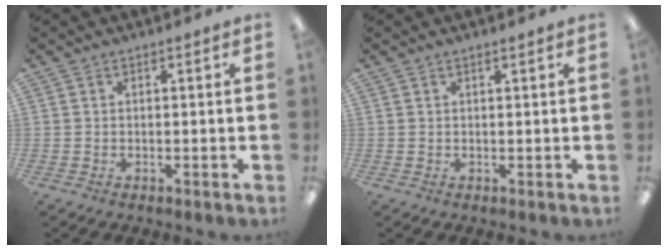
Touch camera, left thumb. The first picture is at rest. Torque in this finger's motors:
{"motor_torque": [-0.14, -0.03, -0.24, 0.08, 0.01]}